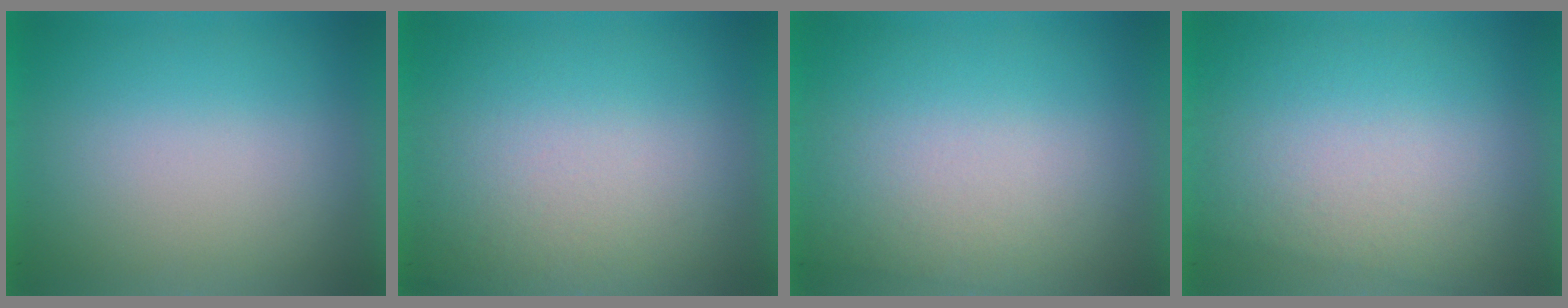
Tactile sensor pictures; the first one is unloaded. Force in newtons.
{"total": 2.7}
{"total": 2.6}
{"total": 3.0}